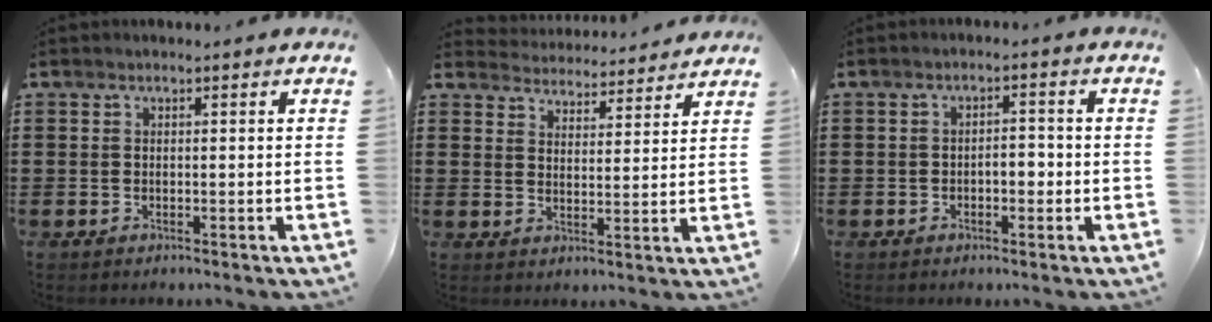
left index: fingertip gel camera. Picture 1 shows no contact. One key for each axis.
{"total": 4.3, "fx": 4.3, "fy": 0.1, "fz": -0.2, "tx": -0.016, "ty": -0.027, "tz": 0.074}
{"total": 2.7, "fx": -1.1, "fy": 1.3, "fz": 2.1, "tx": -0.042, "ty": 0.004, "tz": -0.025}